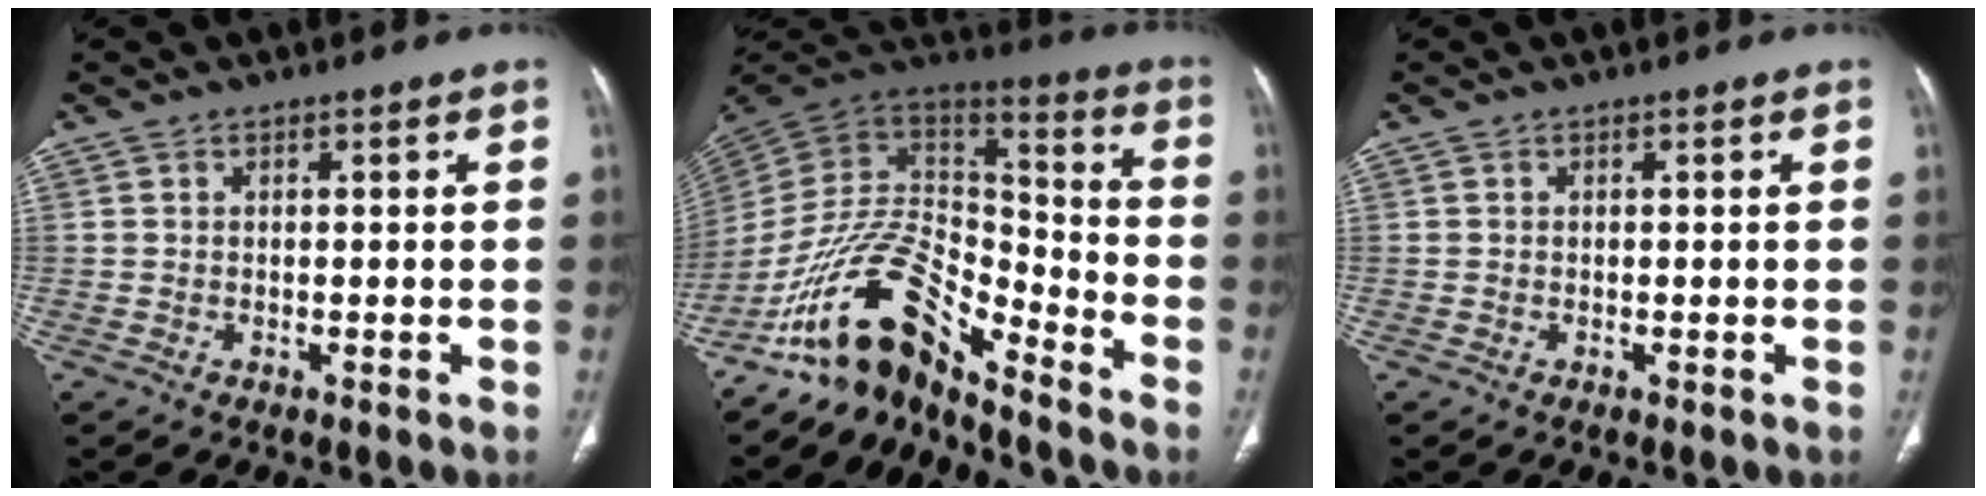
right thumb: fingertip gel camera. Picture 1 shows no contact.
{"total": 17.7, "force": [-13.2, 6.7, 9.7], "torque": [-0.155, 0.108, -0.246]}
{"total": 0.0}